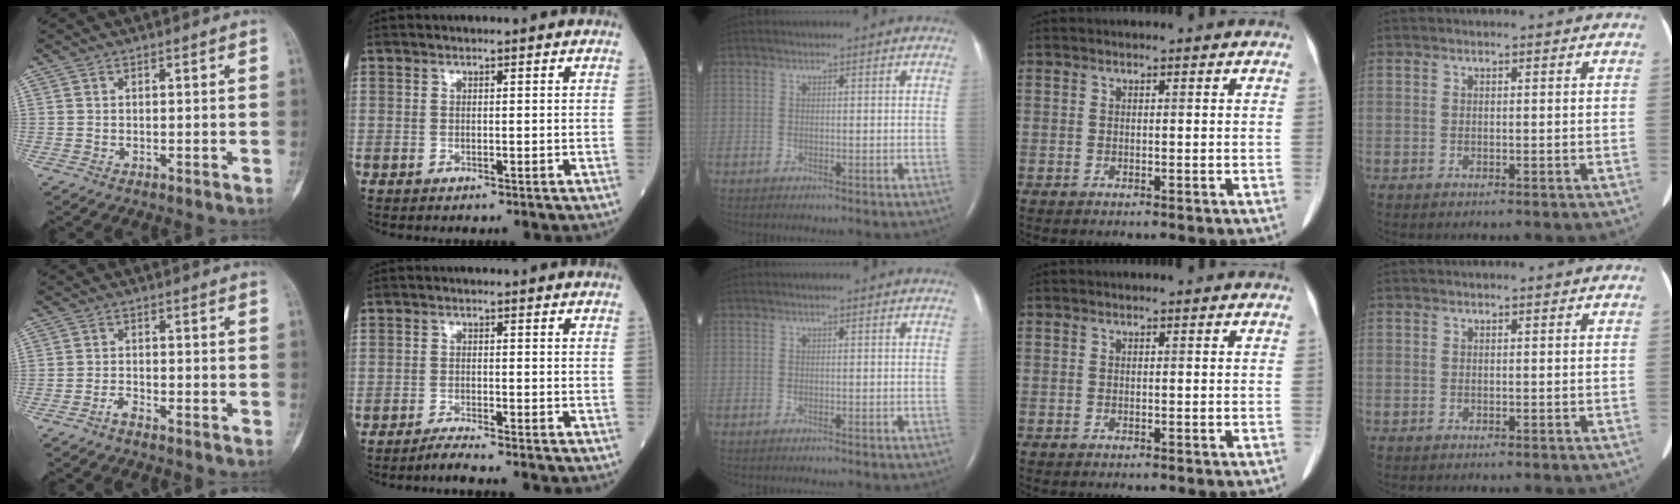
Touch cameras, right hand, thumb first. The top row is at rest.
{"thumb": {"total": 1.9, "force": [-1.6, 0.4, 0.9], "torque": [-0.022, 0.010, -0.034]}, "index": {"total": 2.6, "force": [-2.3, -0.7, 0.7], "torque": [-0.019, -0.007, -0.044]}}